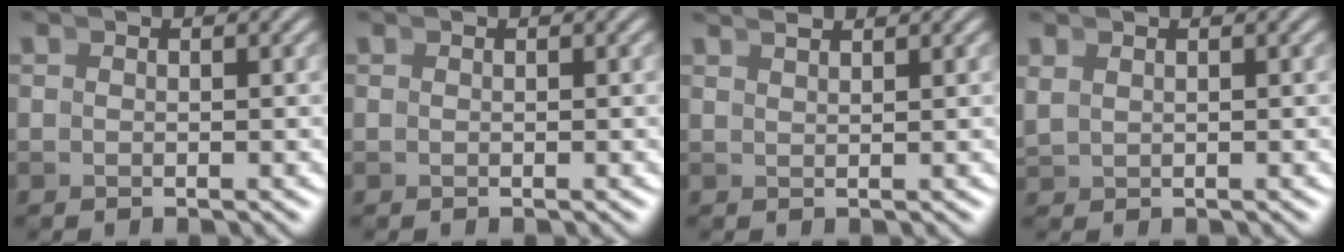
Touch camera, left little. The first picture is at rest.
{"total": 0.0}
{"total": 1.8, "force": [1.6, -0.9, 0.1], "torque": [0.011, 0.007, 0.032]}
{"total": 0.8, "force": [0.7, 0.3, 0.4], "torque": [-0.009, 0.000, 0.021]}